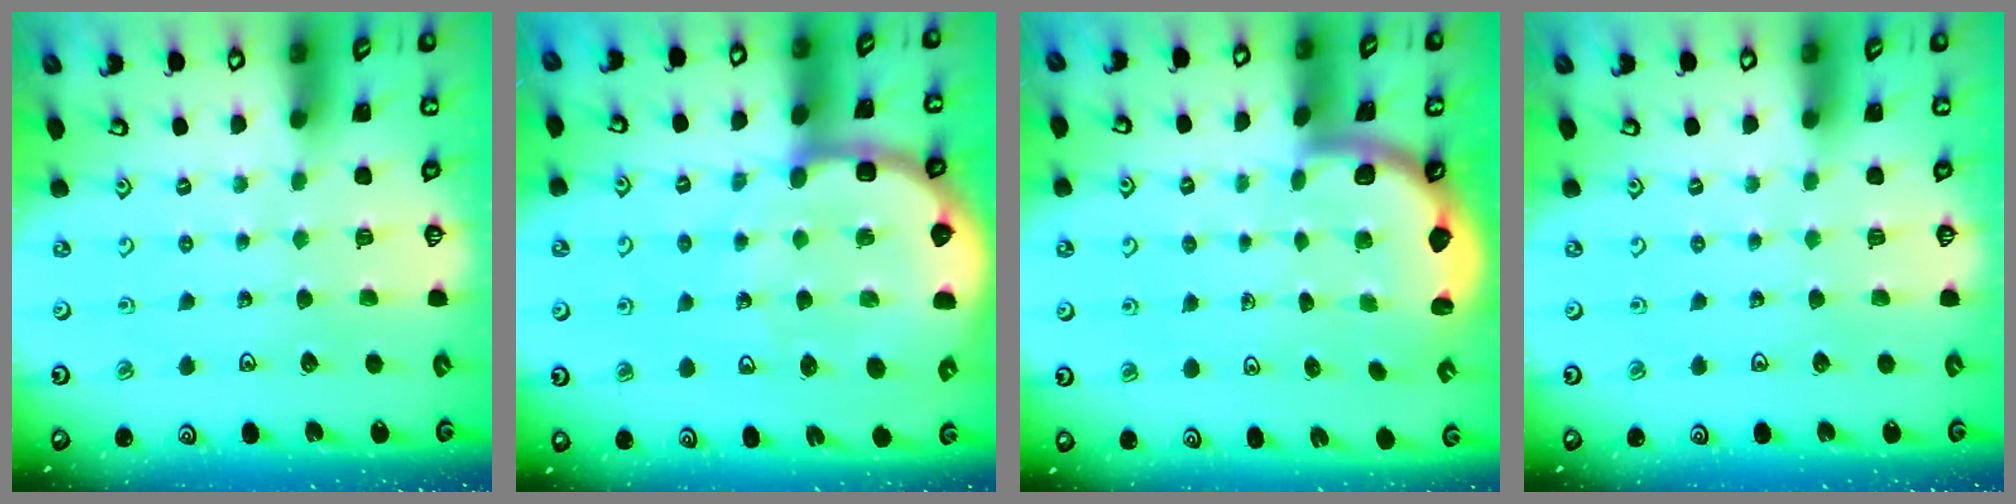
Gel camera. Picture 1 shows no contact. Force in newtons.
{"total": 12.7, "press": 12.5, "slide": 2.3}
{"total": 1.6, "press": 1.6, "slide": 0.1}
{"total": 0.0}